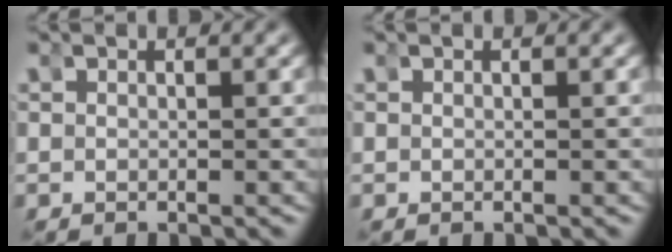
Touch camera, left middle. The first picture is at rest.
{"total": 0.0}